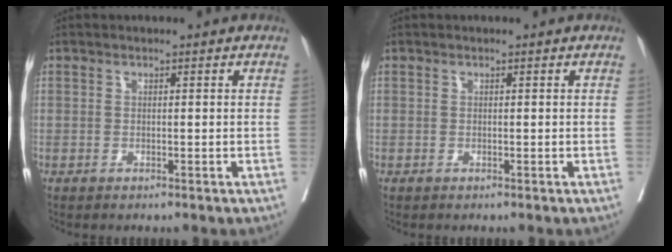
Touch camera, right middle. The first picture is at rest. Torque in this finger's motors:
{"motor_torque": [-0.20, 0.22, -0.06, -0.01]}